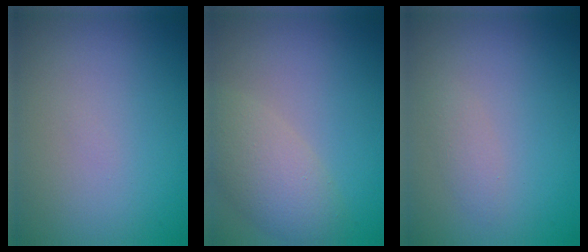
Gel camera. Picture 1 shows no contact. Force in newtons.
{"total": 4.2, "press": 4.2, "slide": 0.5}
{"total": 1.2, "press": 1.2, "slide": 0.0}